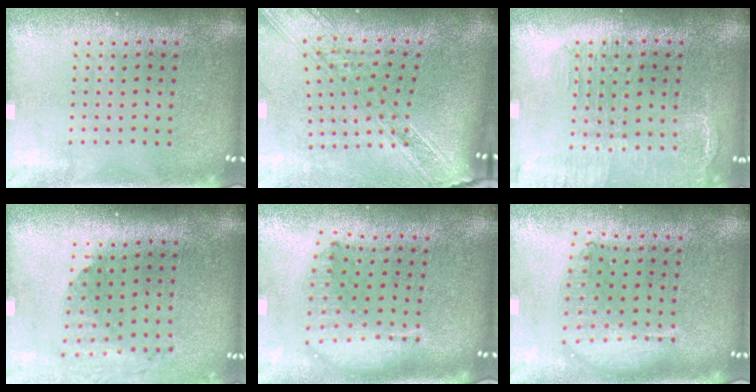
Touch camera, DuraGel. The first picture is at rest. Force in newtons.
{"total": 2.5, "press": 2.1, "slide": 1.4}
{"total": 1.6, "press": 1.5, "slide": 0.5}
{"total": 1.7, "press": 1.3, "slide": 1.1}
{"total": 1.6, "press": 1.4, "slide": 0.7}
{"total": 1.8, "press": 1.5, "slide": 0.9}